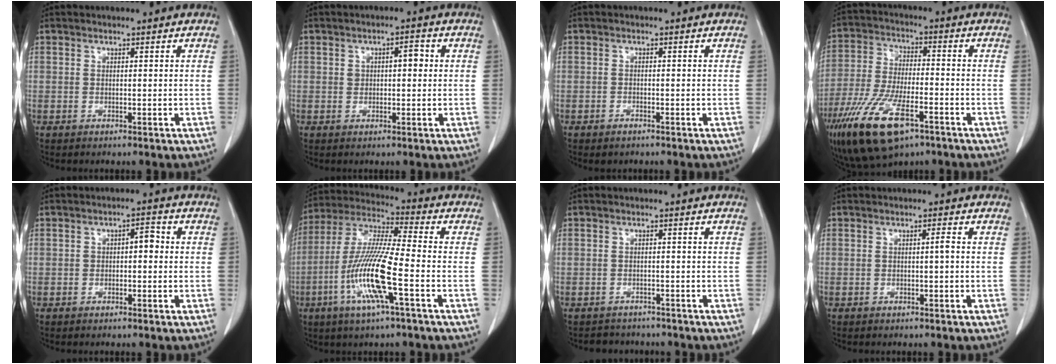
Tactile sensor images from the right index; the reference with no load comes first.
{"total": 3.0, "force": [0.6, 1.5, 2.5], "torque": [-0.038, 0.015, 0.010]}
{"total": 1.1, "force": [-0.8, 0.6, 0.5], "torque": [-0.011, -0.001, -0.010]}
{"total": 16.5, "force": [-9.5, 5.7, 12.3], "torque": [-0.267, -0.029, -0.170]}
{"total": 2.6, "force": [0.0, 1.3, 2.2], "torque": [-0.030, 0.018, -0.002]}
{"total": 14.0, "force": [-4.4, 0.6, 13.3], "torque": [-0.274, -0.009, -0.093]}
{"total": 4.0, "force": [-3.5, 2.0, -0.1], "torque": [0.000, 0.006, -0.049]}
{"total": 0.8, "force": [-0.1, -0.1, 0.8], "torque": [-0.012, 0.001, -0.002]}